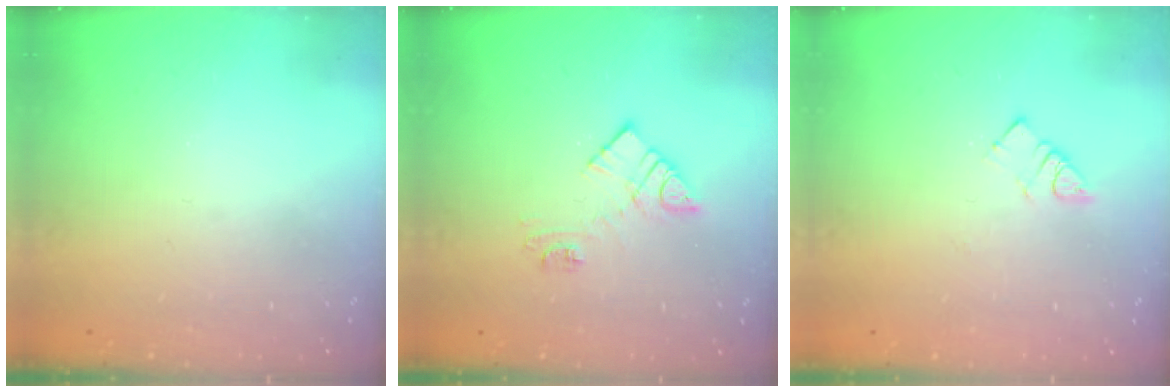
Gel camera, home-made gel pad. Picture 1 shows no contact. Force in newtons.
{"total": 10.1, "press": 10.1, "slide": 0.6}
{"total": 3.6, "press": 3.6, "slide": 0.4}